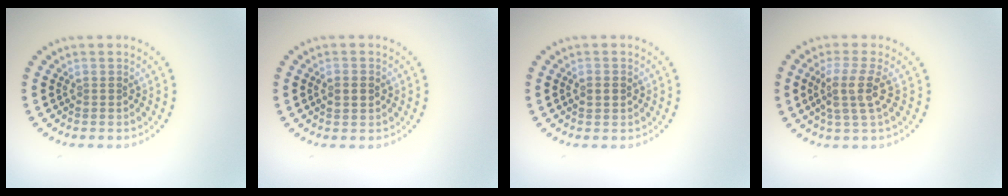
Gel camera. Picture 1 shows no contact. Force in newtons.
{"total": 2.2, "press": 2.2, "slide": 0.1}
{"total": 1.8, "press": 1.8, "slide": 0.2}
{"total": 3.4, "press": 2.6, "slide": 2.2}